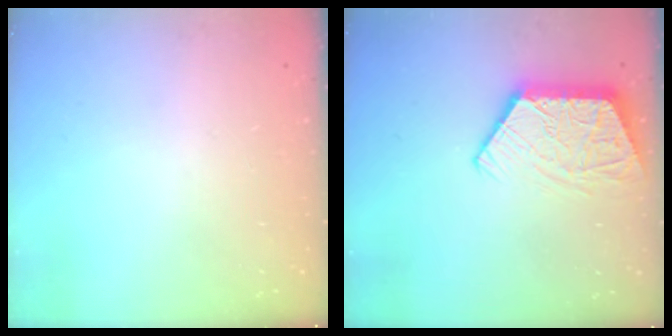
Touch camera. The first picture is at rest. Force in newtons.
{"total": 11.2, "press": 11.2, "slide": 1.0}